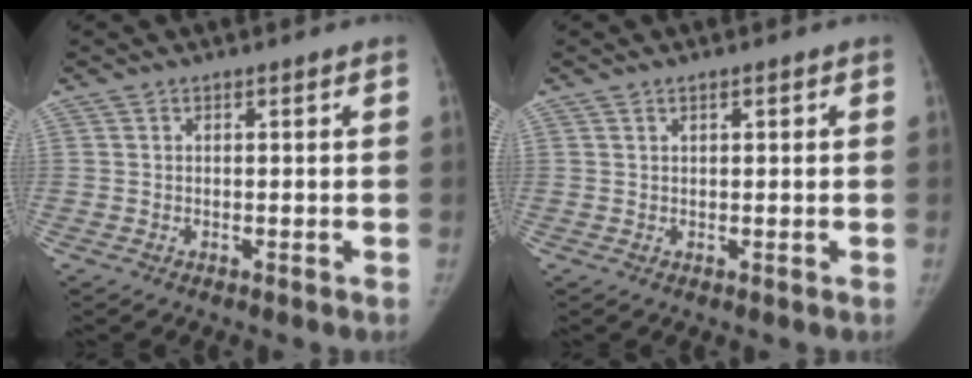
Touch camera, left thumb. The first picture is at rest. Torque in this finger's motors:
{"motor_torque": [-0.28, -0.11, -0.47, 0.26, -0.05]}